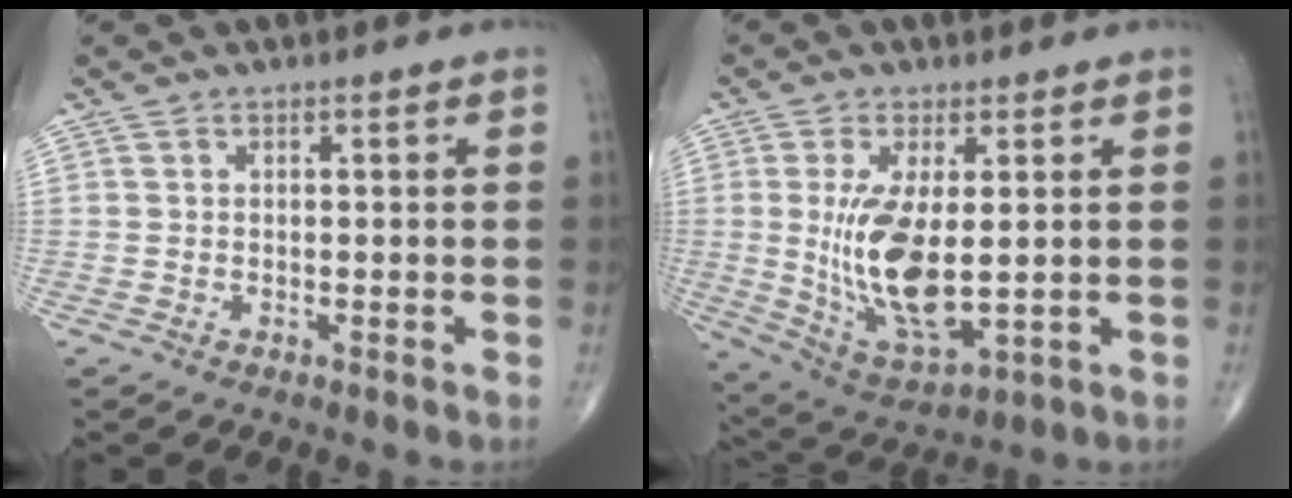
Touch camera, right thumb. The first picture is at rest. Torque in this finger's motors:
{"motor_torque": [-0.16, 0.93, 1.14, 0.97, 0.18]}